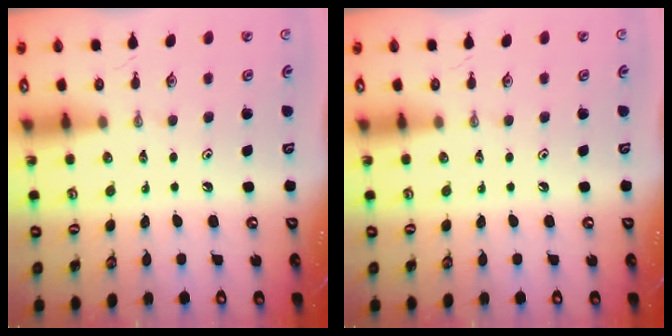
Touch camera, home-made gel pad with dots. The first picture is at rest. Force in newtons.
{"total": 0.0}